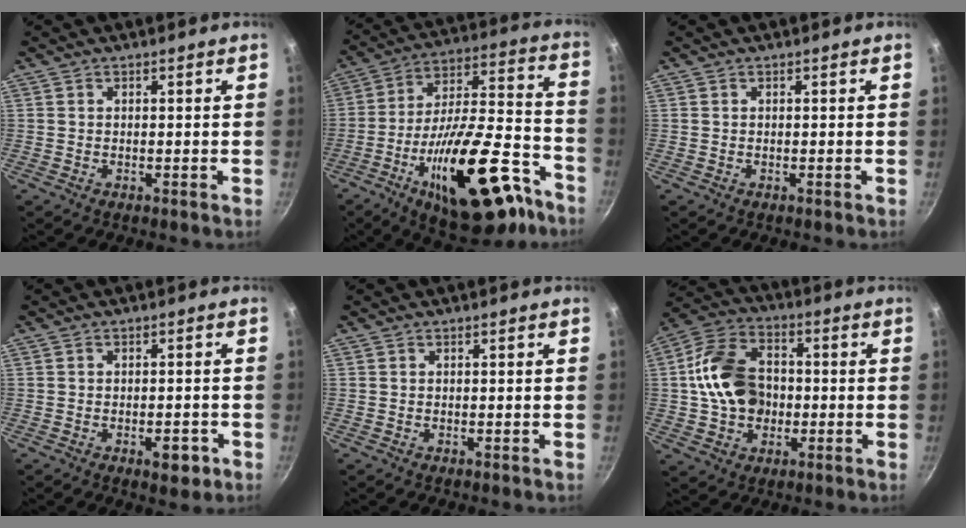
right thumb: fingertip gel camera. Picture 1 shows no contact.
{"total": 28.0, "force": [-14.0, 11.4, 21.3], "torque": [-0.291, 0.083, -0.210]}
{"total": 0.0}
{"total": 3.9, "force": [-1.8, 1.9, 2.9], "torque": [-0.023, 0.015, -0.018]}
{"total": 0.0}
{"total": 14.8, "force": [-0.1, 11.1, 9.7], "torque": [-0.156, 0.024, -0.010]}